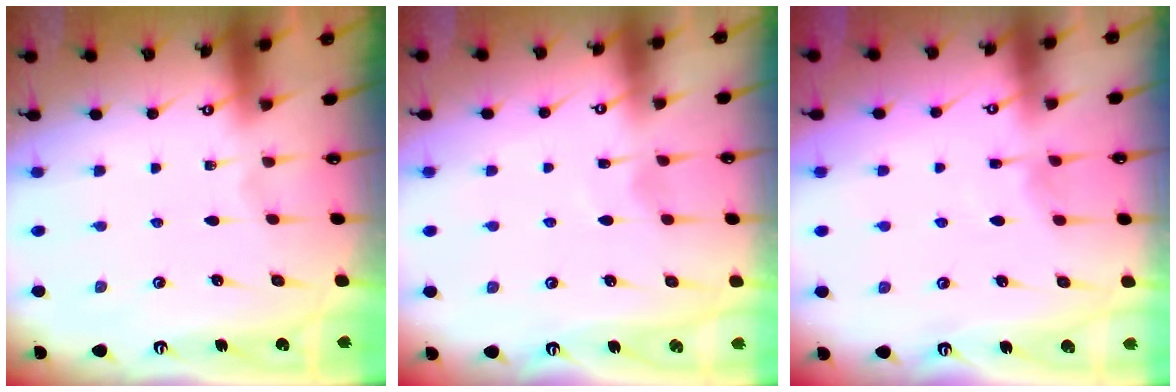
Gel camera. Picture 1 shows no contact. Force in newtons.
{"total": 3.5, "press": 3.4, "slide": 0.5}
{"total": 5.1, "press": 5.1, "slide": 0.6}